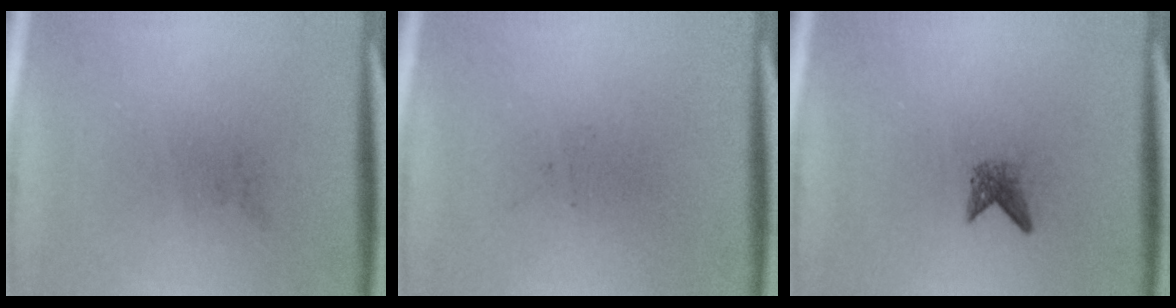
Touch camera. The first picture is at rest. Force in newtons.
{"total": 0.0}
{"total": 1.6}